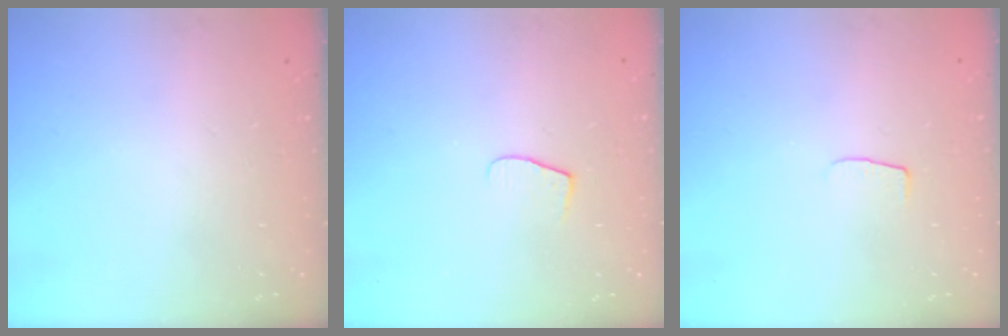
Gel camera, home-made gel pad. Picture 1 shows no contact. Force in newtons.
{"total": 6.6, "press": 6.6, "slide": 0.5}
{"total": 4.0, "press": 4.0, "slide": 0.2}